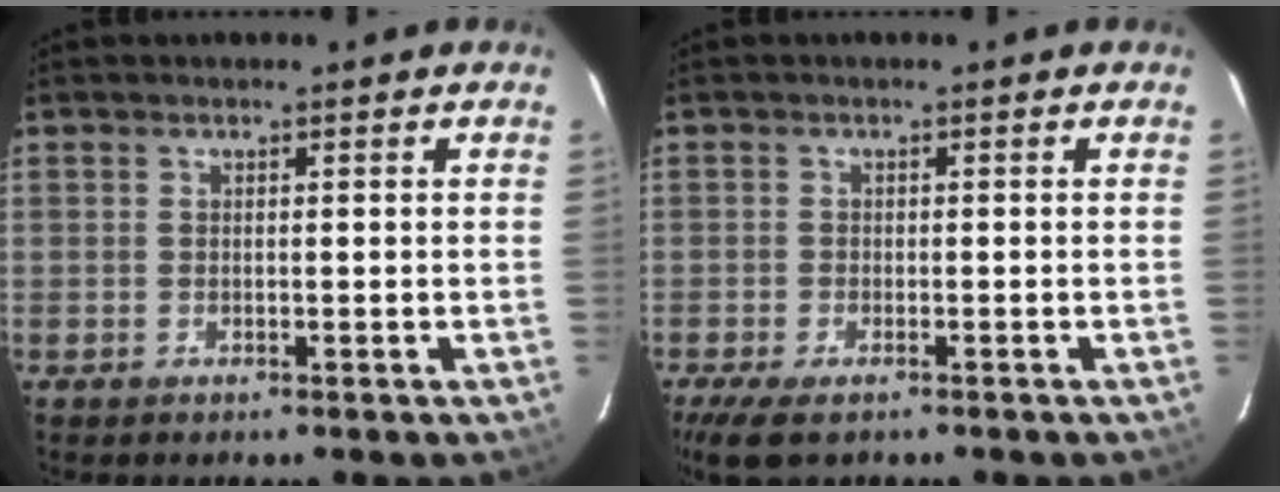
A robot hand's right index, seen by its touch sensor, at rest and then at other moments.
{"total": 5.7, "force": [-3.9, 2.3, 3.6], "torque": [-0.084, -0.023, -0.070]}